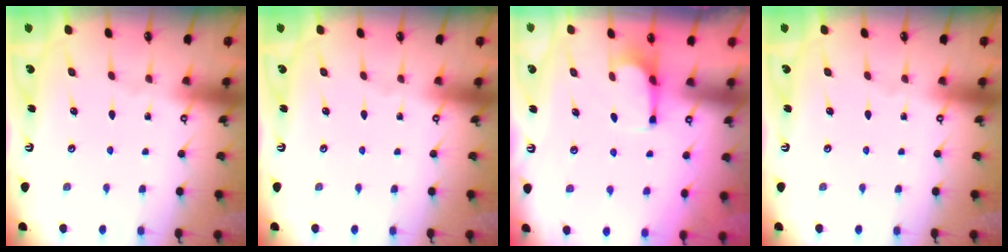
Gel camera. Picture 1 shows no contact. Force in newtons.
{"total": 0.0}
{"total": 3.0, "press": 2.9, "slide": 0.6}
{"total": 0.0}